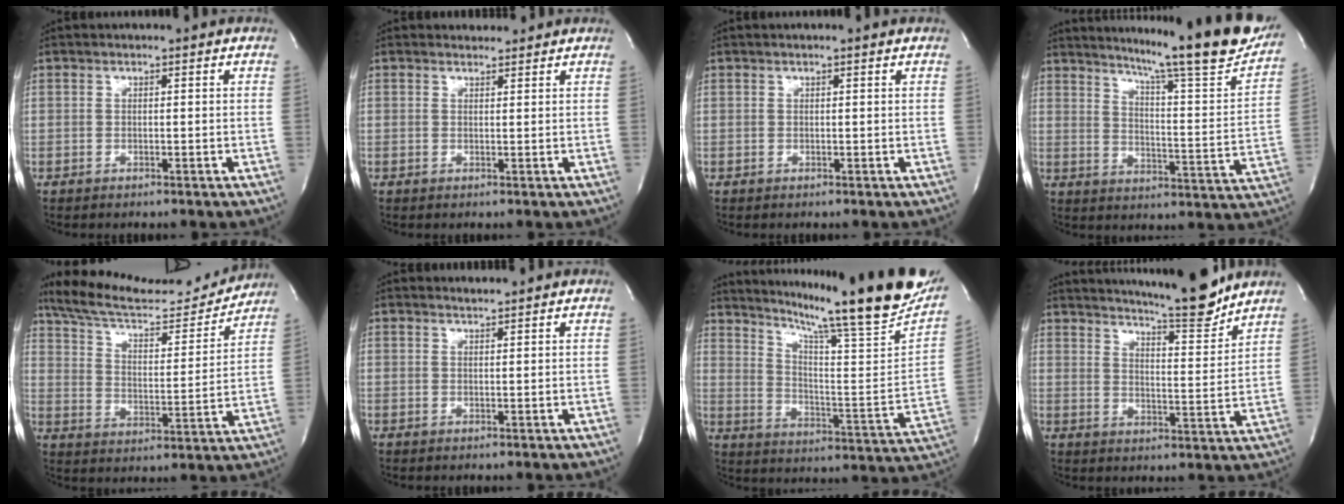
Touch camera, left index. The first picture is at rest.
{"total": 1.1, "force": [0.9, 0.6, -0.2], "torque": [0.002, 0.002, 0.013]}
{"total": 0.7, "force": [0.4, -0.2, 0.6], "torque": [-0.012, 0.005, 0.009]}
{"total": 20.7, "force": [17.5, 0.3, 11.0], "torque": [-0.163, -0.065, 0.224]}
{"total": 17.7, "force": [16.7, 2.8, 5.2], "torque": [-0.084, -0.013, 0.255]}
{"total": 0.6, "force": [0.6, -0.2, 0.0], "torque": [-0.005, -0.005, 0.013]}
{"total": 26.0, "force": [21.2, 0.7, 15.1], "torque": [-0.238, -0.075, 0.285]}
{"total": 12.8, "force": [11.7, 0.2, 5.1], "torque": [-0.082, -0.025, 0.166]}